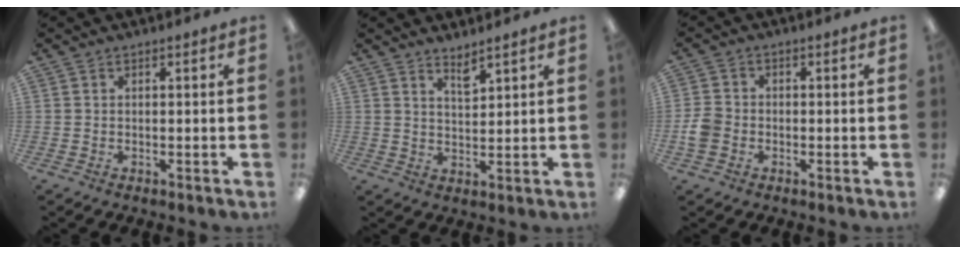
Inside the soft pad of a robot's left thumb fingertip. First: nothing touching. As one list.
[{"total": 3.8, "force": [3.5, 0.6, 1.5], "torque": [-0.020, -0.021, 0.059]}, {"total": 4.5, "force": [-1.4, 3.7, 2.1], "torque": [-0.039, 0.011, -0.024]}]